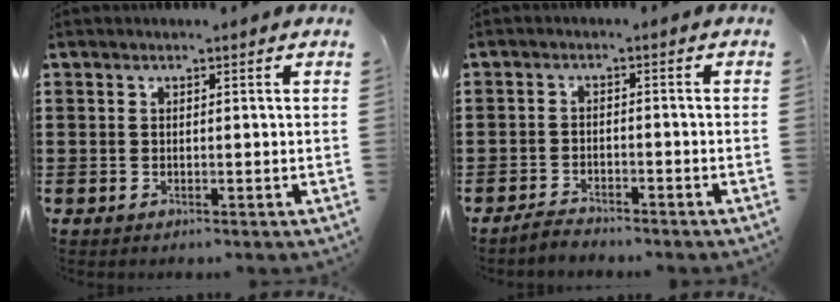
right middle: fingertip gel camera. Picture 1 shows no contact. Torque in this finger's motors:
{"motor_torque": [0.72, -0.36, -0.07, 0.01]}